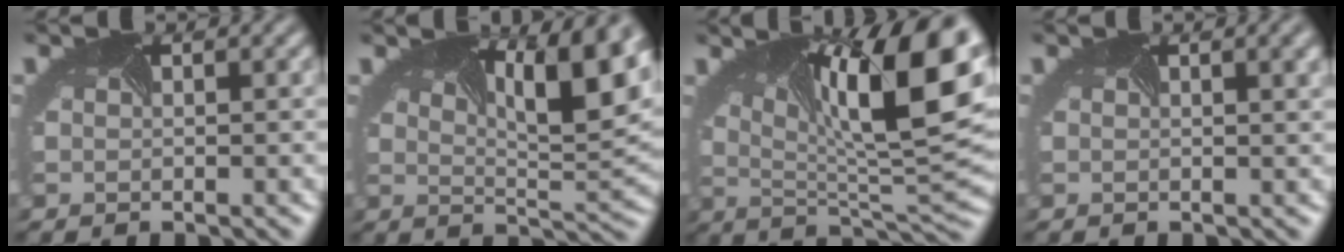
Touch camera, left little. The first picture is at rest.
{"total": 10.2, "force": [4.5, 2.9, 8.6], "torque": [-0.117, 0.017, 0.062]}
{"total": 16.0, "force": [4.7, 5.3, 14.3], "torque": [-0.198, 0.015, 0.082]}
{"total": 4.0, "force": [1.8, 1.9, 3.0], "torque": [-0.024, 0.021, 0.012]}